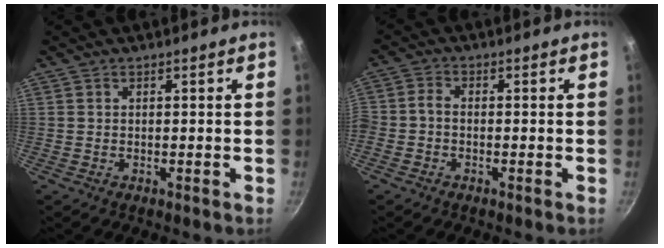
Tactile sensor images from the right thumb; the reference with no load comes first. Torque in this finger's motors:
{"motor_torque": [0.42, 0.45, 0.16, 0.00, 0.34]}